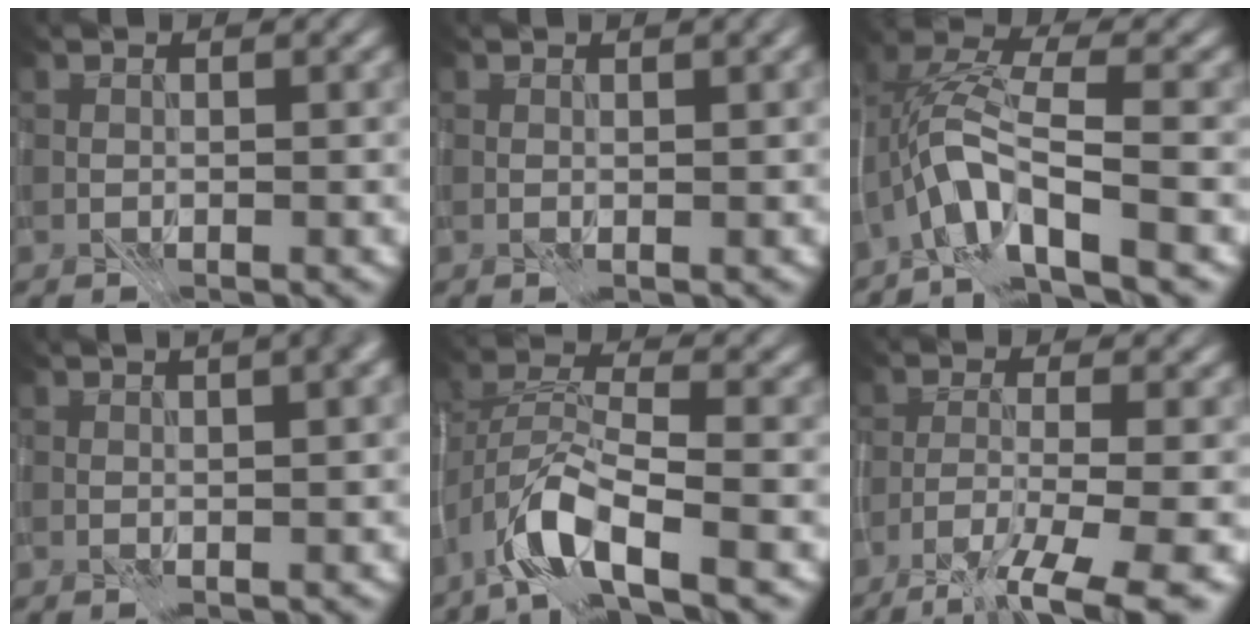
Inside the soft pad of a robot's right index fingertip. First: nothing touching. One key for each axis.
{"total": 1.2, "fx": 0.5, "fy": 0.4, "fz": 1.1, "tx": -0.009, "ty": 0.001, "tz": 0.007}
{"total": 7.5, "fx": -2.8, "fy": 2.5, "fz": 6.5, "tx": -0.126, "ty": 0.015, "tz": -0.062}
{"total": 6.2, "fx": 1.9, "fy": 2.9, "fz": 5.2, "tx": -0.023, "ty": 0.036, "tz": -0.004}
{"total": 6.7, "fx": -3.6, "fy": 2.3, "fz": 5.2, "tx": -0.104, "ty": 0.005, "tz": -0.075}
{"total": 7.6, "fx": -4.9, "fy": 1.5, "fz": 5.6, "tx": -0.087, "ty": 0.001, "tz": -0.081}